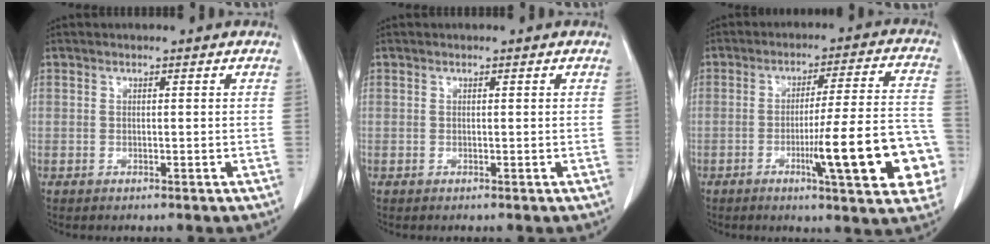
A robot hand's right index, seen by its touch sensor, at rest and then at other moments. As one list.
[{"total": 0.0}, {"total": 16.7, "force": [-5.1, 1.7, 15.8], "torque": [-0.172, 0.015, -0.063]}]